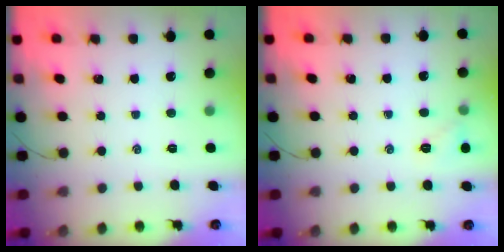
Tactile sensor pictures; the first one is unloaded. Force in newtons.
{"total": 4.9, "press": 4.7, "slide": 1.5}